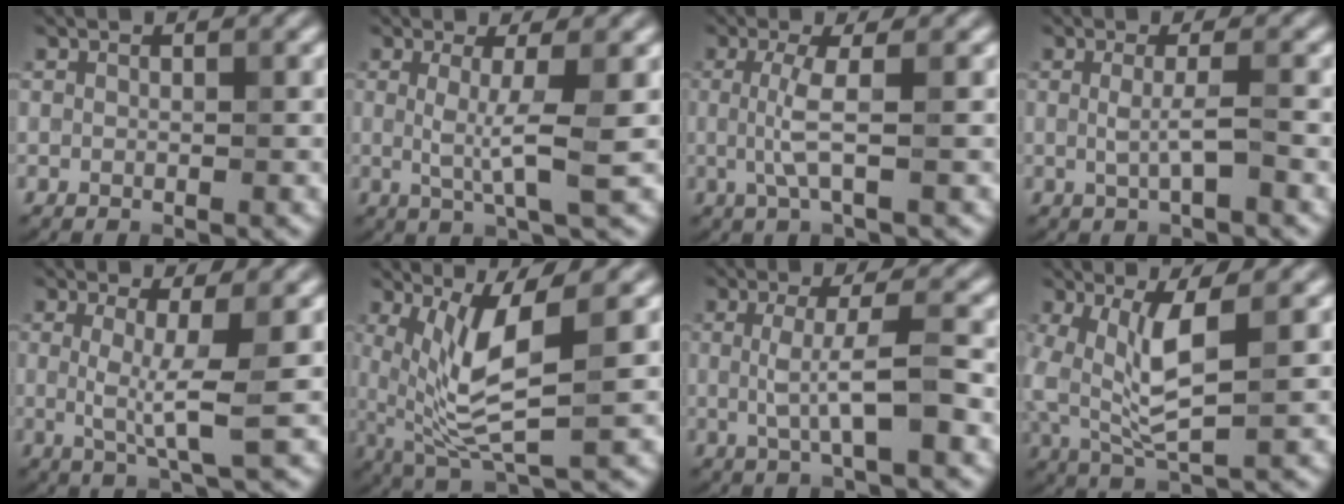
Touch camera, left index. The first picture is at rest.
{"total": 3.6, "force": [0.1, 0.5, 3.5], "torque": [-0.065, -0.006, 0.001]}
{"total": 2.9, "force": [0.0, 0.5, 2.9], "torque": [-0.065, -0.002, -0.002]}
{"total": 1.8, "force": [-0.1, 0.3, 1.8], "torque": [-0.039, -0.006, -0.003]}
{"total": 3.8, "force": [0.0, 0.5, 3.7], "torque": [-0.073, -0.009, 0.000]}
{"total": 6.5, "force": [1.0, 1.7, 6.2], "torque": [-0.125, -0.014, 0.028]}
{"total": 4.1, "force": [-0.1, 0.7, 4.0], "torque": [-0.075, -0.002, -0.002]}
{"total": 5.2, "force": [0.8, 1.5, 4.9], "torque": [-0.110, -0.009, 0.020]}